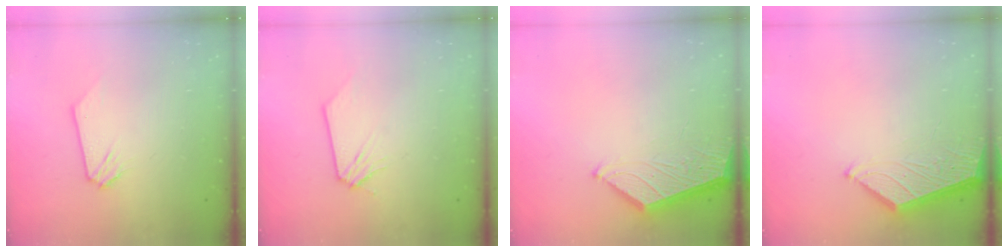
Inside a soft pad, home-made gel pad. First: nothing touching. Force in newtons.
{"total": 0.0}
{"total": 3.8, "press": 3.8, "slide": 0.4}
{"total": 3.8, "press": 3.8, "slide": 0.4}